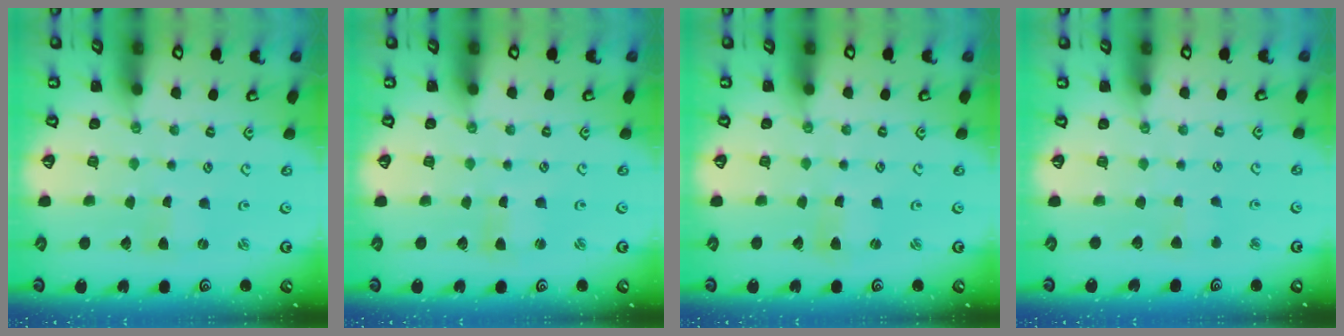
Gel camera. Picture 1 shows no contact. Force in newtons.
{"total": 1.0, "press": 1.0, "slide": 0.2}
{"total": 1.1, "press": 1.1, "slide": 0.1}
{"total": 2.8, "press": 2.7, "slide": 0.7}